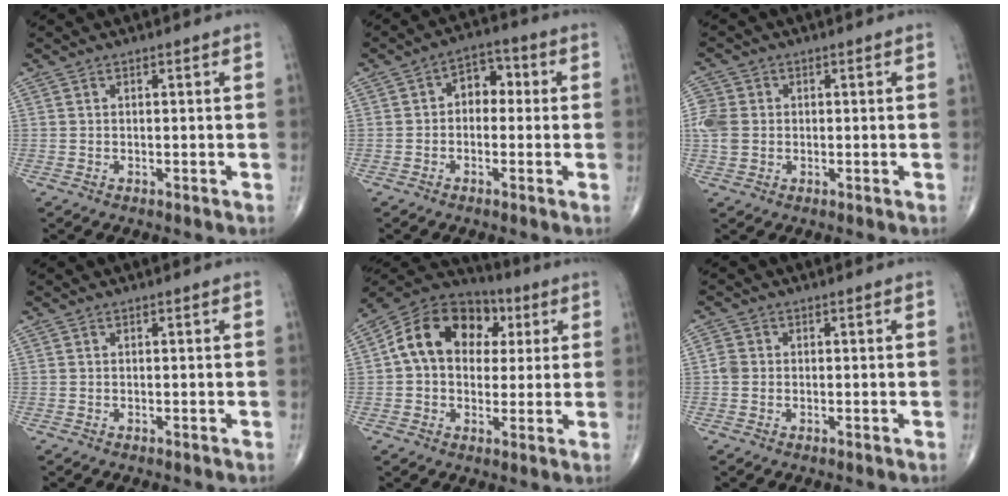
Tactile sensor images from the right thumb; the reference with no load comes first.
{"total": 5.7, "force": [0.2, 4.1, 4.0], "torque": [-0.031, 0.022, -0.011]}
{"total": 5.6, "force": [0.0, 4.7, 3.1], "torque": [-0.069, 0.007, -0.001]}
{"total": 0.0}
{"total": 16.3, "force": [3.3, 12.0, 10.5], "torque": [-0.150, 0.027, 0.045]}
{"total": 2.0, "force": [-0.2, 1.8, 0.9], "torque": [-0.013, 0.004, -0.006]}